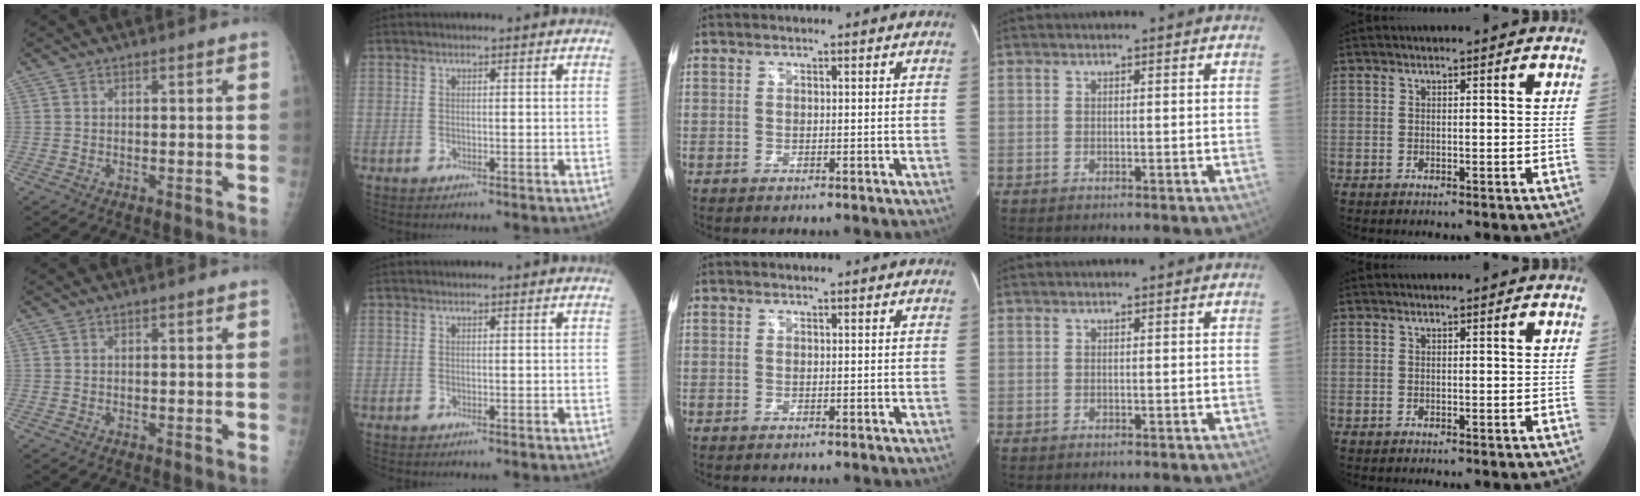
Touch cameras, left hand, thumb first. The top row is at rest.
{}